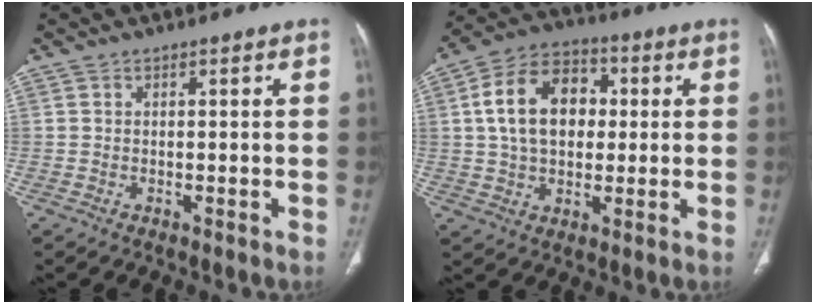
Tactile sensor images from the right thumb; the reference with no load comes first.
{"total": 15.0, "force": [2.2, 10.4, 10.6], "torque": [-0.159, 0.018, 0.032]}